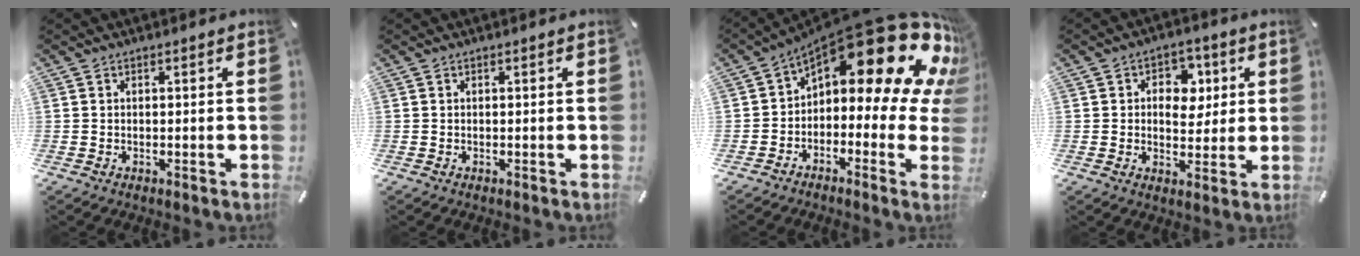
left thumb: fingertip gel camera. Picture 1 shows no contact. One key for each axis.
{"total": 0.0}
{"total": 23.3, "fx": 11.7, "fy": 9.4, "fz": 17.9, "tx": -0.250, "ty": -0.099, "tz": 0.195}
{"total": 7.8, "fx": 1.4, "fy": 6.1, "fz": 4.7, "tx": -0.048, "ty": -0.003, "tz": 0.016}